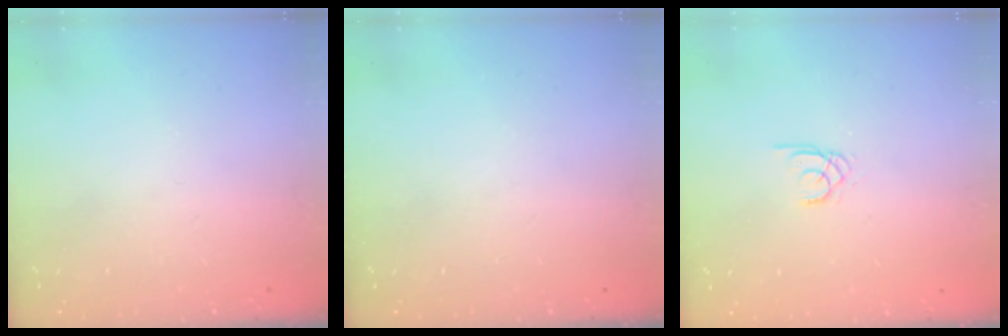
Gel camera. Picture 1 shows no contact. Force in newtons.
{"total": 0.0}
{"total": 1.3, "press": 1.3, "slide": 0.1}